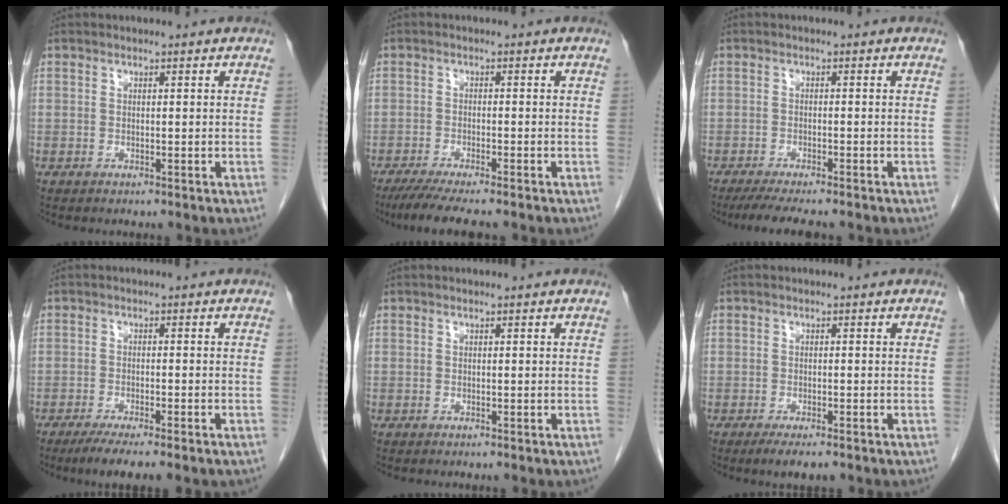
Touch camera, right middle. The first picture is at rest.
{"total": 7.9, "force": [-6.5, 0.4, 4.4], "torque": [-0.067, -0.020, -0.103]}
{"total": 7.3, "force": [-6.1, 0.9, 3.9], "torque": [-0.057, -0.016, -0.095]}
{"total": 5.8, "force": [-4.3, 0.3, 3.9], "torque": [-0.058, -0.012, -0.063]}
{"total": 0.0}
{"total": 3.3, "force": [-2.3, 0.8, 2.2], "torque": [-0.035, -0.007, -0.034]}